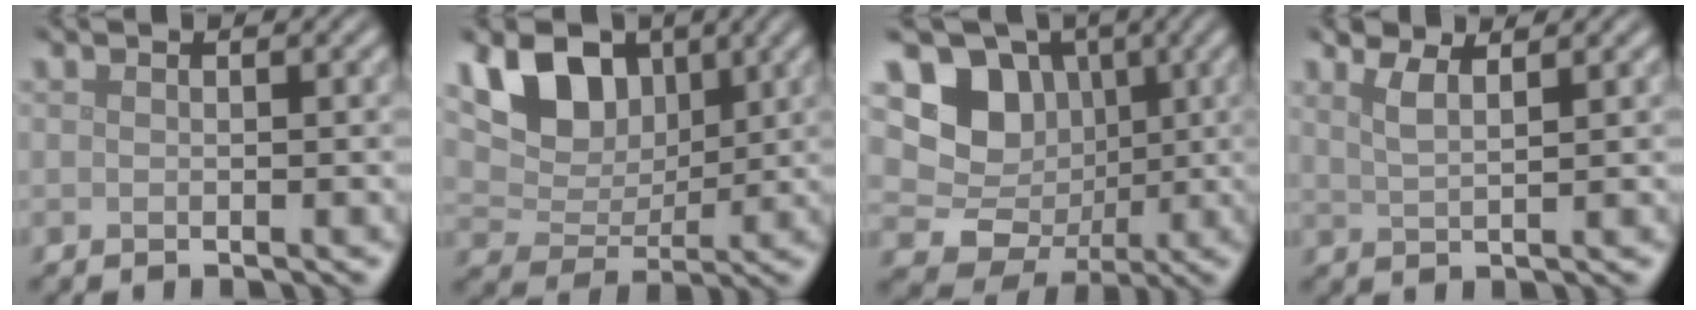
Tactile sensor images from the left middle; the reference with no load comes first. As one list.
[{"total": 6.9, "force": [3.2, 4.6, 4.1], "torque": [-0.082, -0.002, 0.043]}, {"total": 8.8, "force": [1.2, 8.0, 3.6], "torque": [-0.052, 0.002, 0.002]}, {"total": 2.4, "force": [1.6, 0.7, 1.6], "torque": [-0.028, 0.004, 0.025]}]